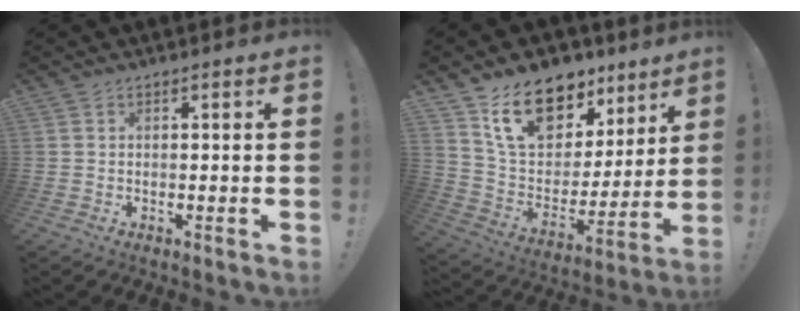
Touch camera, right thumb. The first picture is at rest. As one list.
[{"total": 18.8, "force": [12.4, 10.9, 9.0], "torque": [-0.146, -0.075, 0.229]}]